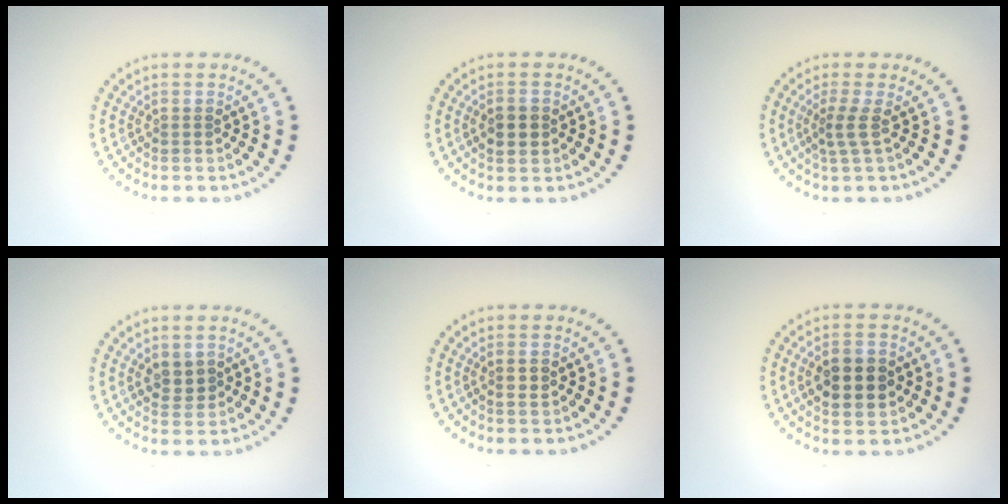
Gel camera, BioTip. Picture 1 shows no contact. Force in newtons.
{"total": 1.8, "press": 1.8, "slide": 0.1}
{"total": 1.8, "press": 1.1, "slide": 1.4}
{"total": 1.6, "press": 1.6, "slide": 0.5}
{"total": 1.0, "press": 0.9, "slide": 0.5}
{"total": 4.4, "press": 4.4, "slide": 0.2}